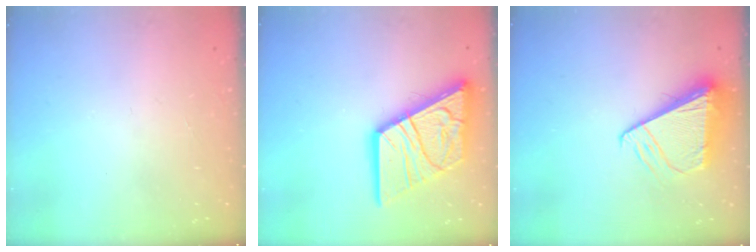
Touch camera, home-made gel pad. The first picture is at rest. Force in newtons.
{"total": 21.2, "press": 21.1, "slide": 2.4}
{"total": 8.1, "press": 8.0, "slide": 0.9}